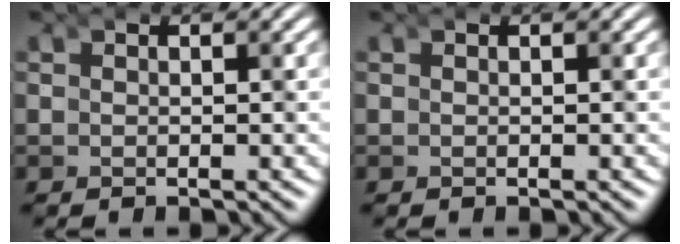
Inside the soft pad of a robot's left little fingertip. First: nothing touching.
{"total": 0.0}